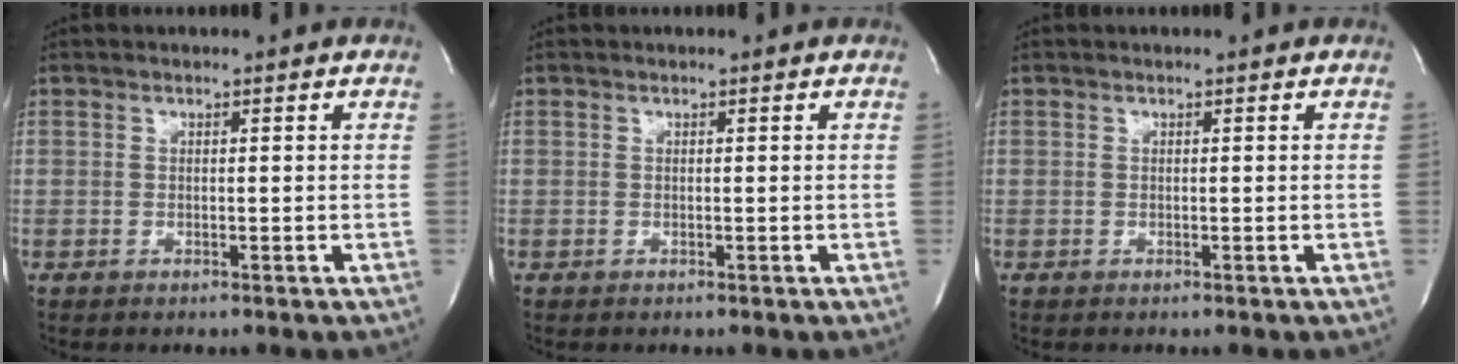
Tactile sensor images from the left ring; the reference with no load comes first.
{"total": 0.0}
{"total": 0.0}